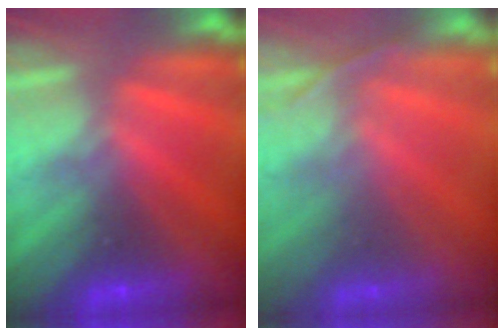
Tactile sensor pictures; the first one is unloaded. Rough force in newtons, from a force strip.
{"total": 1.6}